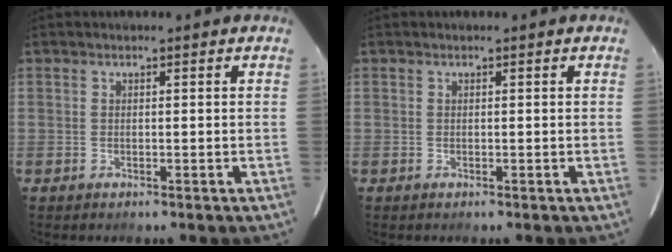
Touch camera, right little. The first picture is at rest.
{"total": 0.0}